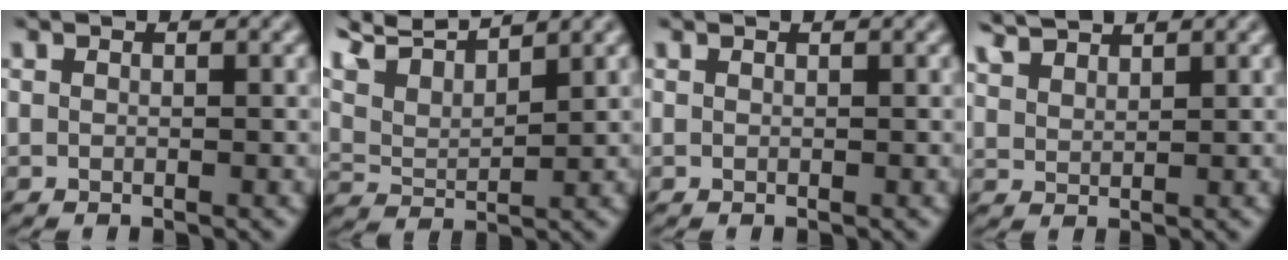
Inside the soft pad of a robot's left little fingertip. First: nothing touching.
{"total": 4.6, "force": [3.9, 0.3, 2.4], "torque": [-0.055, 0.019, 0.063]}
{"total": 0.0}
{"total": 3.0, "force": [2.7, 0.6, 1.3], "torque": [-0.038, 0.013, 0.049]}